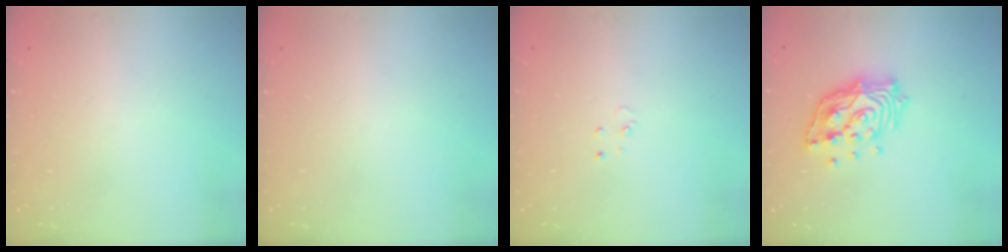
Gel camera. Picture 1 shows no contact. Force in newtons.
{"total": 0.0}
{"total": 2.7, "press": 2.7, "slide": 0.2}
{"total": 14.8, "press": 14.7, "slide": 1.9}